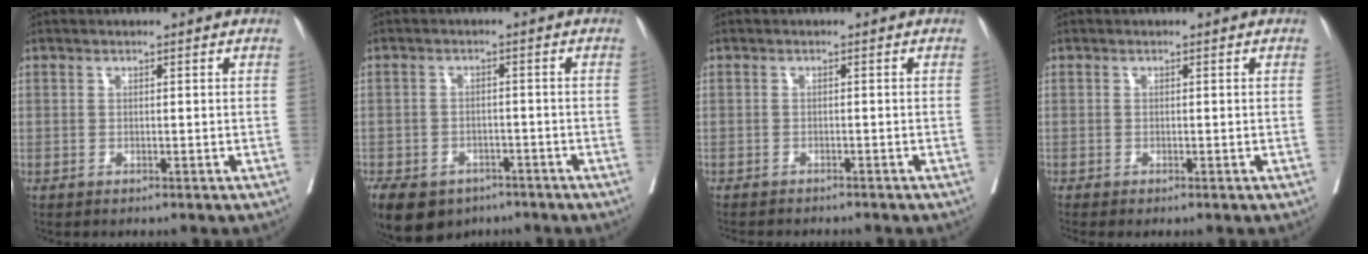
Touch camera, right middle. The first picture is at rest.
{"total": 16.6, "force": [-9.7, 11.5, 7.0], "torque": [-0.213, -0.021, -0.133]}
{"total": 7.1, "force": [-6.4, 1.5, 2.6], "torque": [-0.032, -0.004, -0.085]}
{"total": 0.8, "force": [-0.6, 0.0, 0.5], "torque": [-0.009, -0.003, -0.012]}